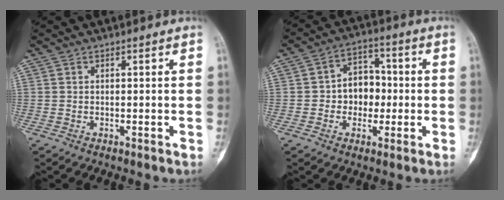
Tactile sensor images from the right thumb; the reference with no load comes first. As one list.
[{"total": 8.6, "force": [-0.7, 6.8, 5.1], "torque": [-0.028, 0.027, -0.018]}]